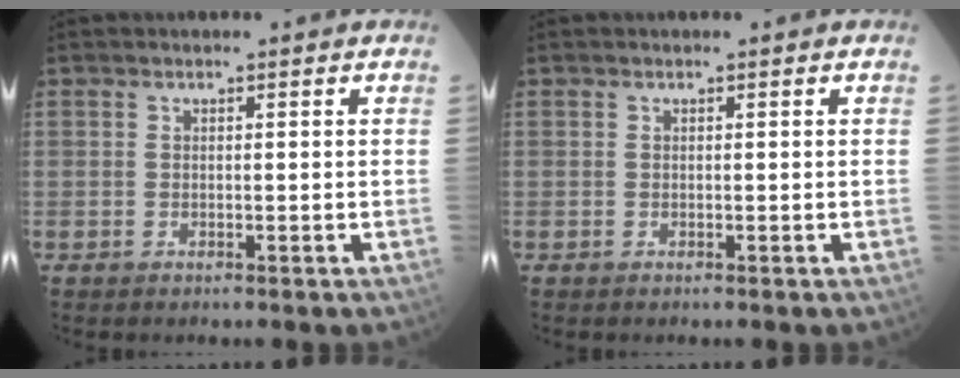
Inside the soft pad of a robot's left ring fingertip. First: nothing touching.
{"total": 0.0}